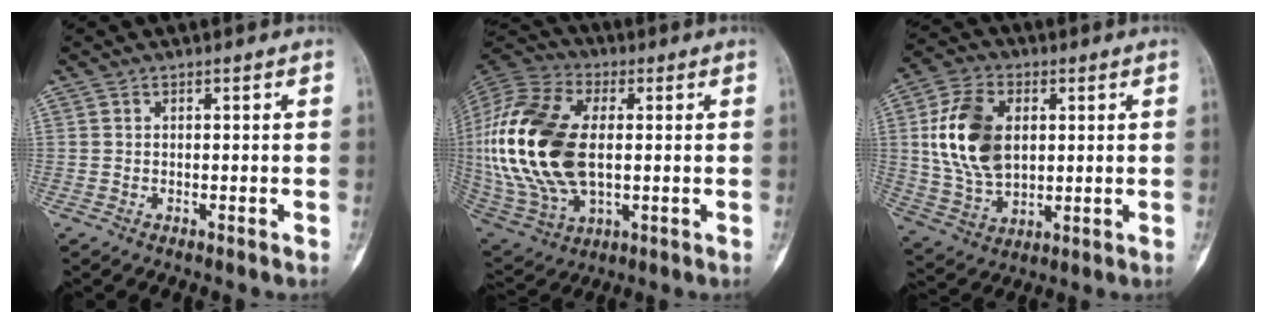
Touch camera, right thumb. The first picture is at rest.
{"total": 26.1, "force": [1.1, 14.9, 21.4], "torque": [-0.474, -0.007, 0.024]}
{"total": 15.2, "force": [2.6, 9.8, 11.4], "torque": [-0.205, -0.003, 0.054]}